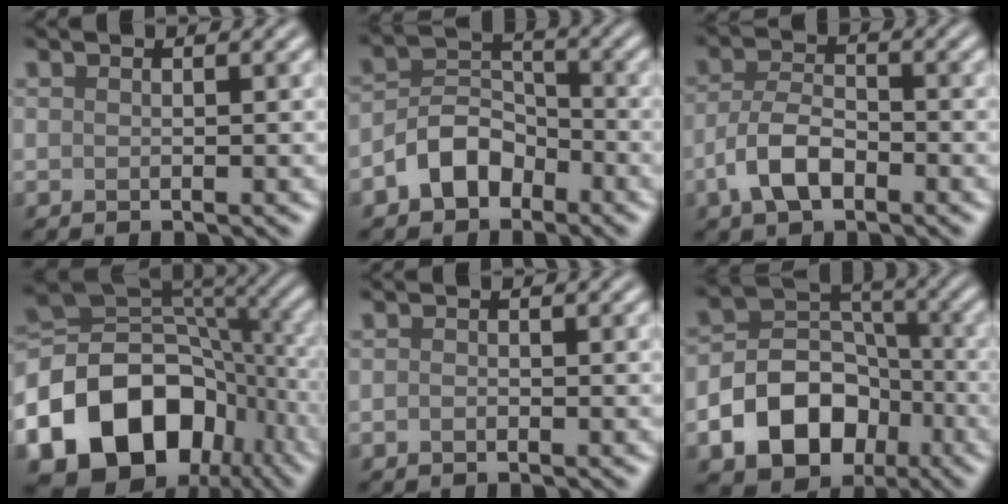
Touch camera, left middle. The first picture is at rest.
{"total": 4.7, "force": [-2.7, 3.1, 2.2], "torque": [-0.036, 0.009, -0.059]}
{"total": 4.5, "force": [-2.1, 2.4, 3.2], "torque": [-0.061, 0.006, -0.047]}
{"total": 17.2, "force": [-7.2, 12.6, 9.2], "torque": [-0.191, -0.024, -0.122]}
{"total": 0.6, "force": [-0.3, 0.4, 0.4], "torque": [-0.008, -0.001, -0.008]}
{"total": 9.8, "force": [-4.2, 7.2, 5.1], "torque": [-0.073, 0.003, -0.093]}